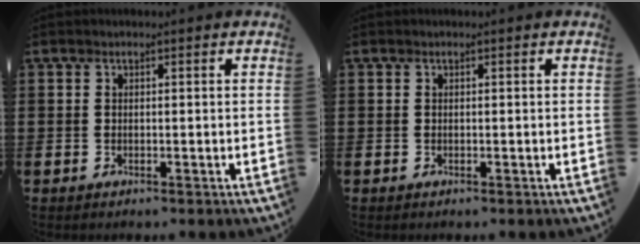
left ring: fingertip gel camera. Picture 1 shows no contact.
{"total": 0.0}